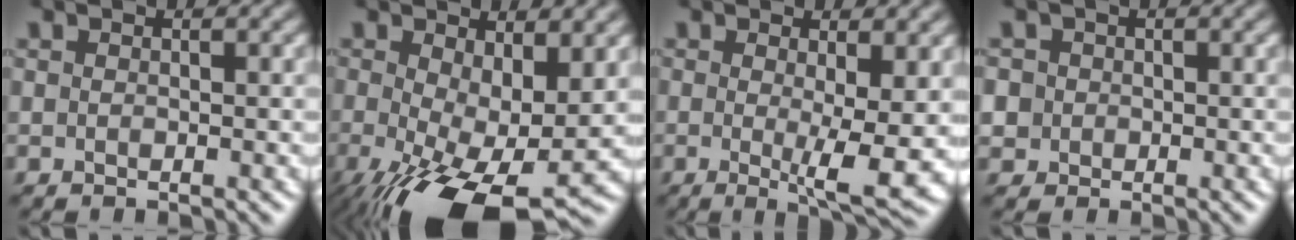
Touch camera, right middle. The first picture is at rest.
{"total": 13.4, "force": [-3.8, 5.8, 11.5], "torque": [-0.210, -0.043, -0.047]}
{"total": 5.5, "force": [-0.3, 1.0, 5.4], "torque": [-0.085, -0.017, -0.002]}
{"total": 2.9, "force": [0.1, 2.8, 0.9], "torque": [-0.008, 0.017, -0.012]}